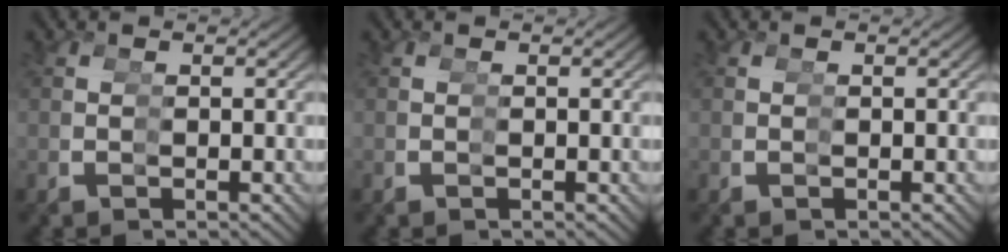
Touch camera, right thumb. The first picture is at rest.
{"total": 0.0}
{"total": 0.0}